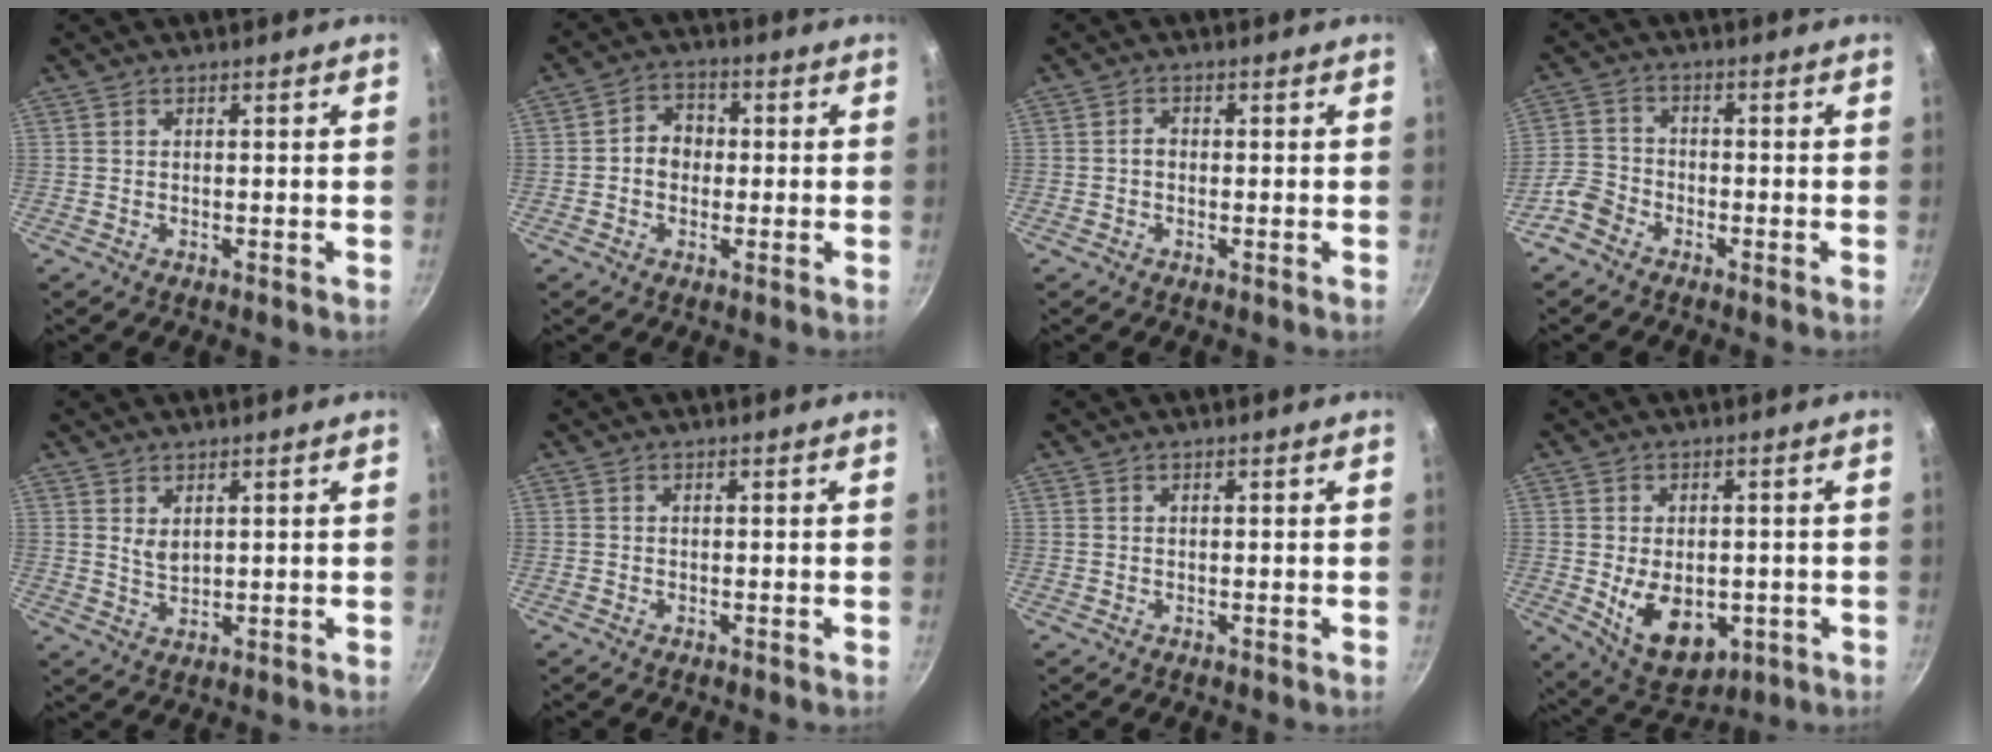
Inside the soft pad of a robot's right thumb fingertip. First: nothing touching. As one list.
[{"total": 5.6, "force": [-0.2, 4.7, 3.0], "torque": [-0.016, 0.014, -0.013]}, {"total": 1.5, "force": [-0.3, 1.2, 0.9], "torque": [-0.013, 0.010, -0.007]}, {"total": 5.2, "force": [-3.4, 3.4, 1.8], "torque": [-0.029, 0.039, -0.078]}, {"total": 2.9, "force": [1.4, 1.6, 2.0], "torque": [-0.034, -0.013, 0.028]}, {"total": 0.0}, {"total": 0.0}, {"total": 12.0, "force": [-2.2, 7.9, 8.8], "torque": [-0.107, -0.007, -0.012]}]